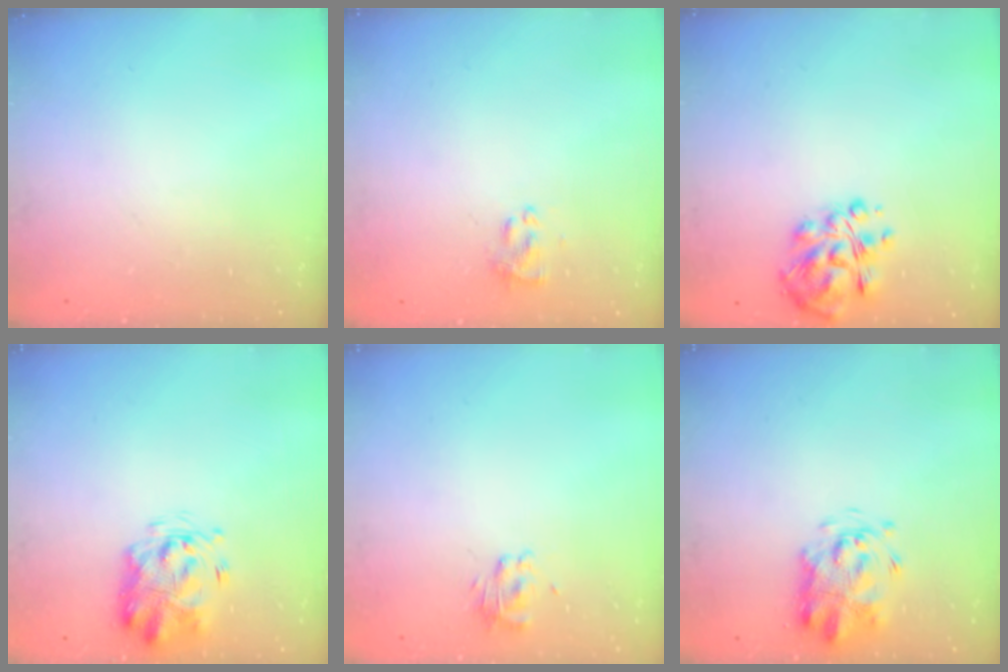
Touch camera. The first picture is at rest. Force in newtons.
{"total": 1.4, "press": 1.3, "slide": 0.6}
{"total": 9.0, "press": 8.8, "slide": 2.0}
{"total": 3.0, "press": 2.9, "slide": 0.8}
{"total": 2.9, "press": 2.8, "slide": 0.7}
{"total": 3.7, "press": 3.6, "slide": 1.0}